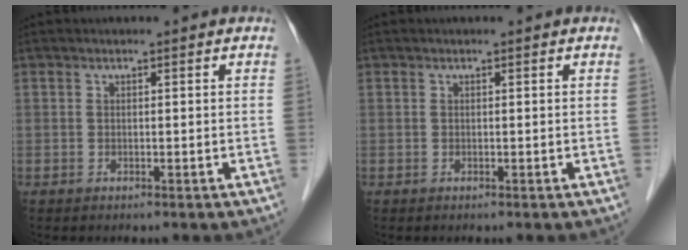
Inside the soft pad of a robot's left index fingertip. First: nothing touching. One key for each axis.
{"total": 0.0}